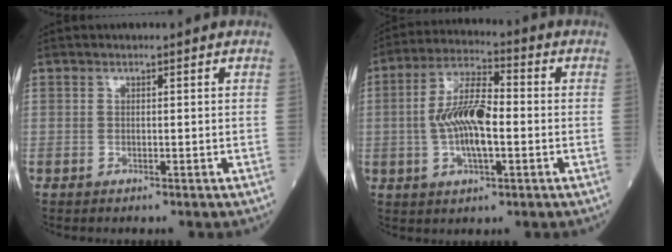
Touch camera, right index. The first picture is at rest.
{"total": 10.4, "force": [-0.9, 3.3, 9.9], "torque": [-0.197, 0.009, -0.019]}